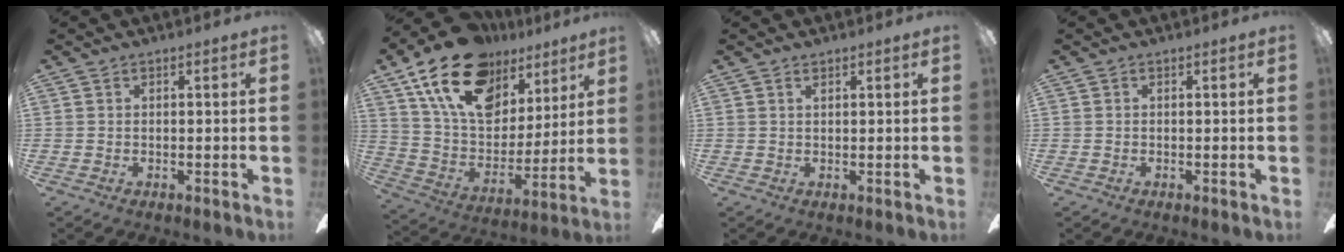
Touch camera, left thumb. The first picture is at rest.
{"total": 22.1, "force": [13.6, 12.6, 11.9], "torque": [-0.211, -0.061, 0.250]}
{"total": 1.0, "force": [0.8, 0.3, 0.4], "torque": [-0.011, 0.000, 0.015]}
{"total": 0.0}